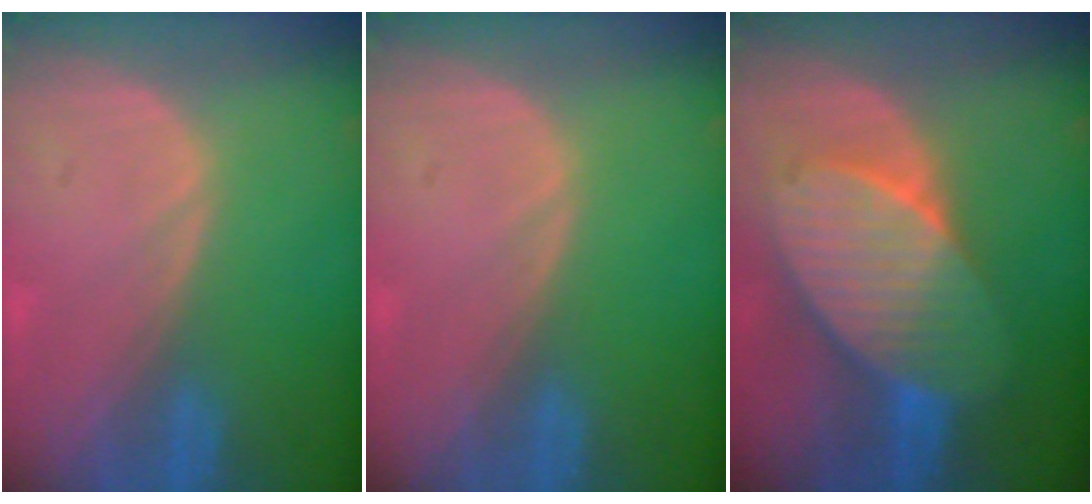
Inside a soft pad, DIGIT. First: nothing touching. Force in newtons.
{"total": 0.0}
{"total": 9.6, "press": 9.6, "slide": 0.4}